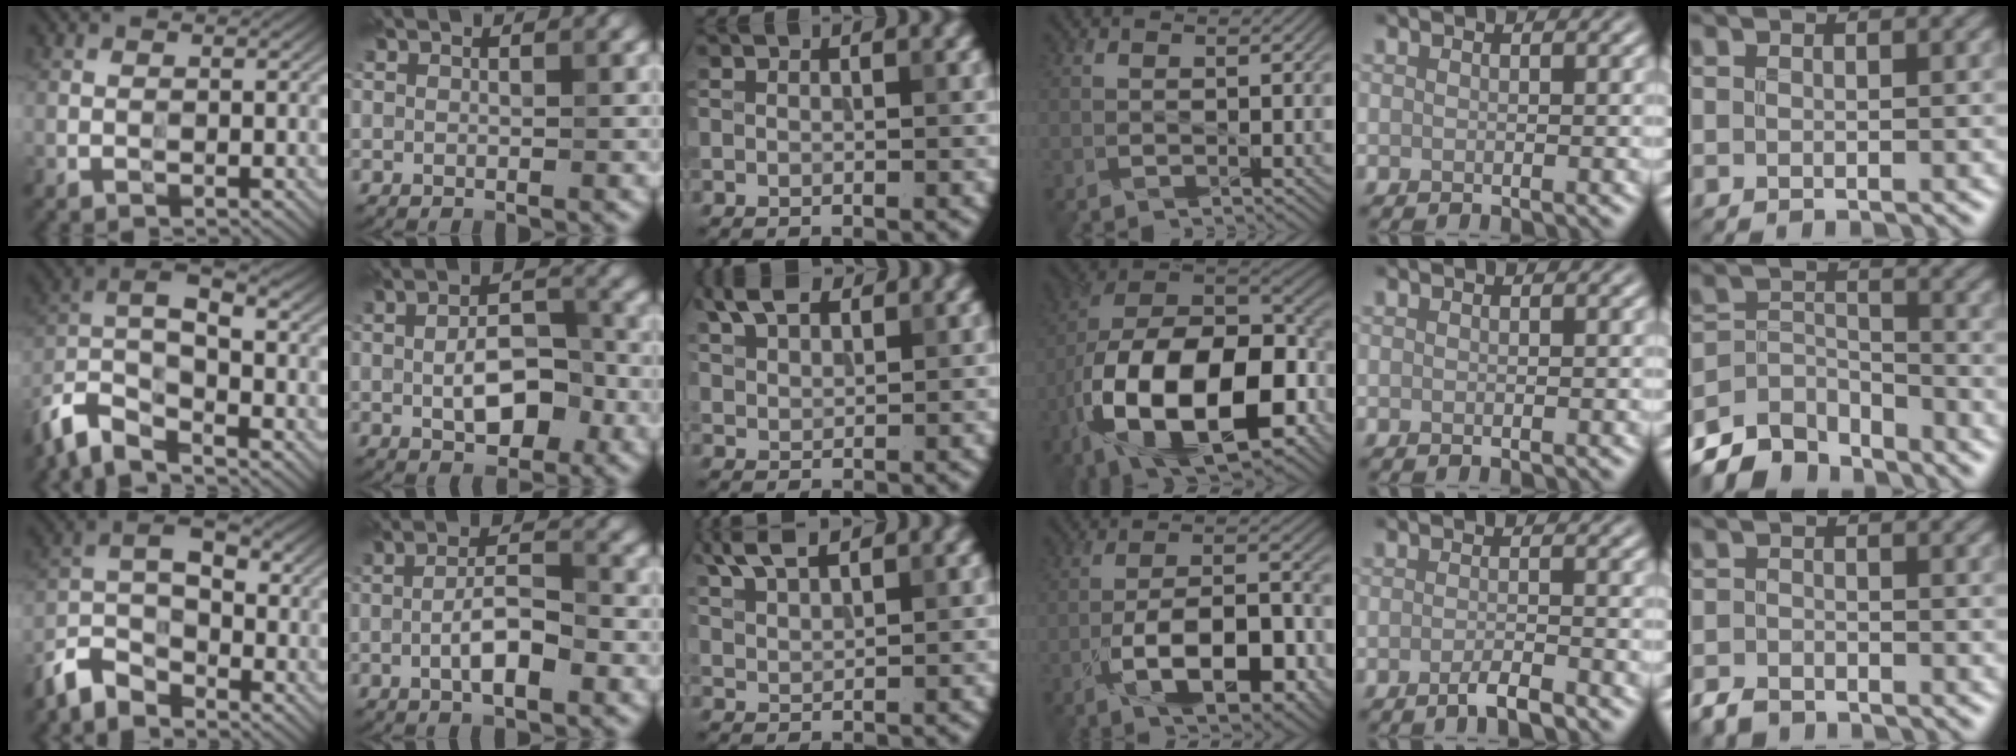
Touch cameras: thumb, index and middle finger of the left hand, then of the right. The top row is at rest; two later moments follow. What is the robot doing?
{"motion": "wipe", "object": "bowl"}